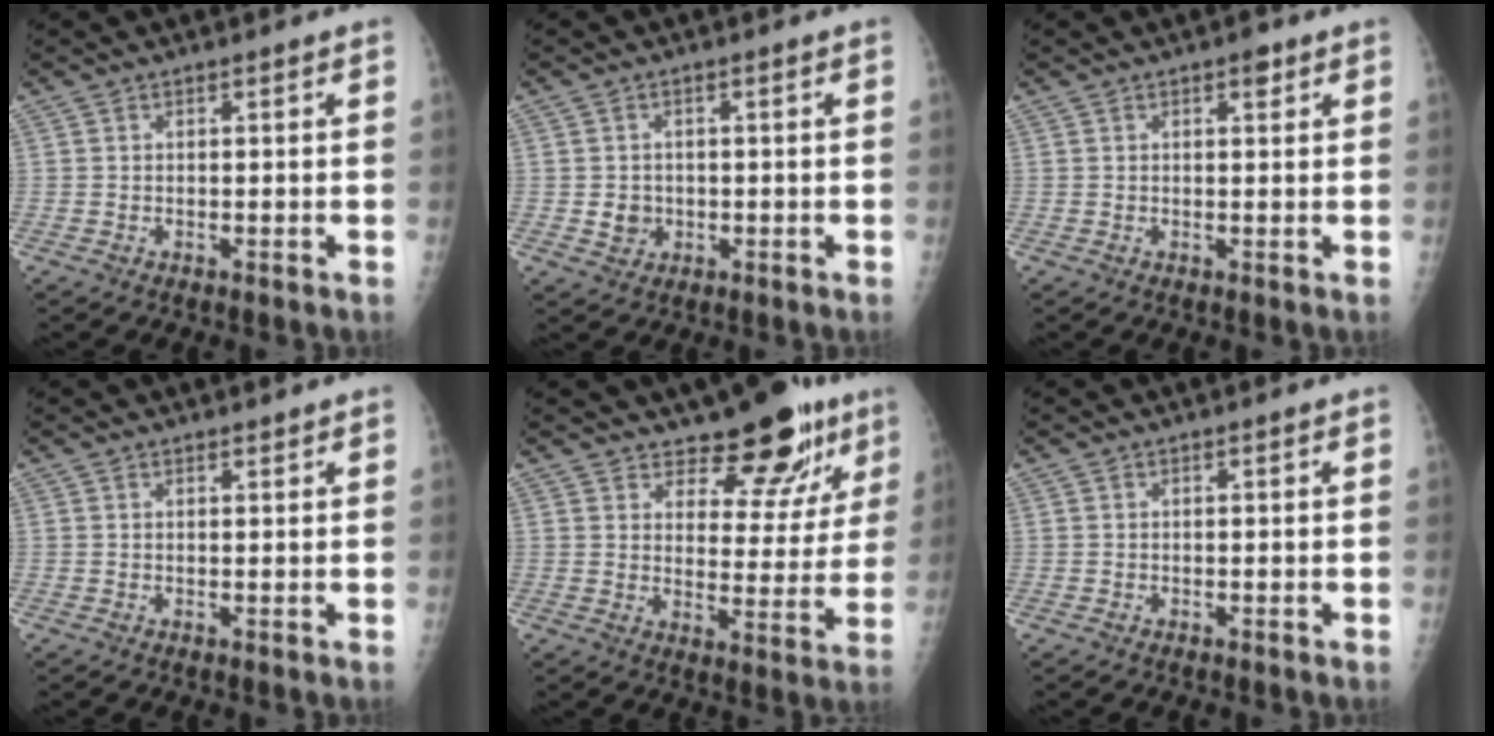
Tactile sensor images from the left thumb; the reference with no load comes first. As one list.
[{"total": 2.9, "force": [-0.3, 2.7, 1.1], "torque": [-0.003, 0.002, 0.002]}, {"total": 1.8, "force": [1.1, 0.9, 1.2], "torque": [-0.008, -0.002, 0.012]}, {"total": 0.8, "force": [0.7, 0.2, 0.0], "torque": [0.001, -0.007, 0.011]}, {"total": 12.1, "force": [9.1, 5.5, 5.8], "torque": [-0.030, -0.068, 0.126]}, {"total": 0.0}]